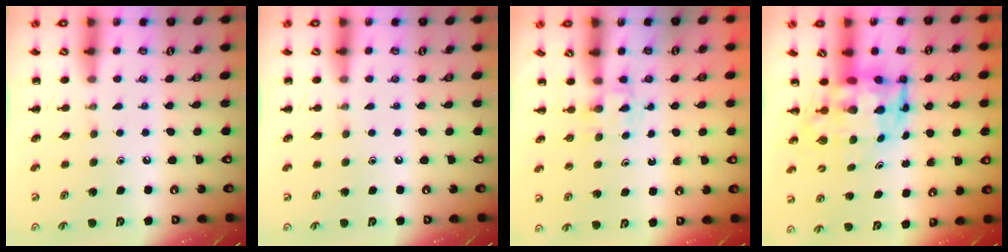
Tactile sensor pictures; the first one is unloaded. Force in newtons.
{"total": 0.0}
{"total": 2.2, "press": 1.9, "slide": 1.1}
{"total": 5.7, "press": 5.5, "slide": 1.8}